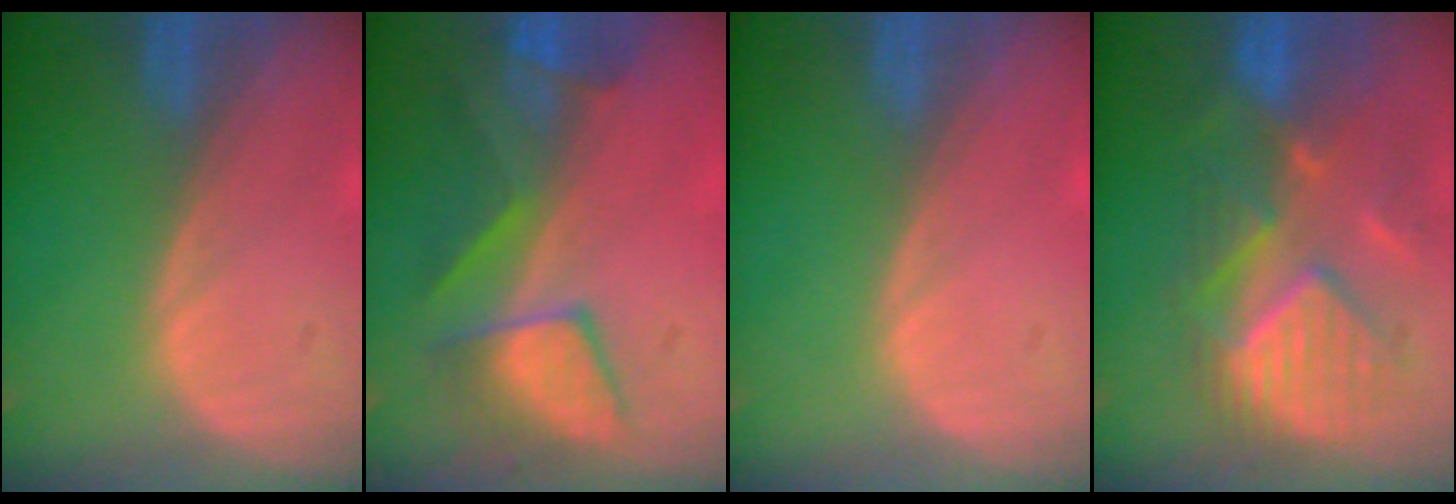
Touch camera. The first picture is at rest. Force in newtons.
{"total": 7.6, "press": 7.5, "slide": 1.2}
{"total": 0.0}
{"total": 9.8, "press": 9.3, "slide": 3.1}